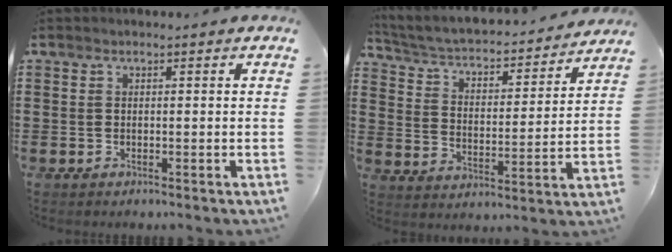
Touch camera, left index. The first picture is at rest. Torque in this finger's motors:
{"motor_torque": [2.14, 0.00, 0.44, 0.12]}